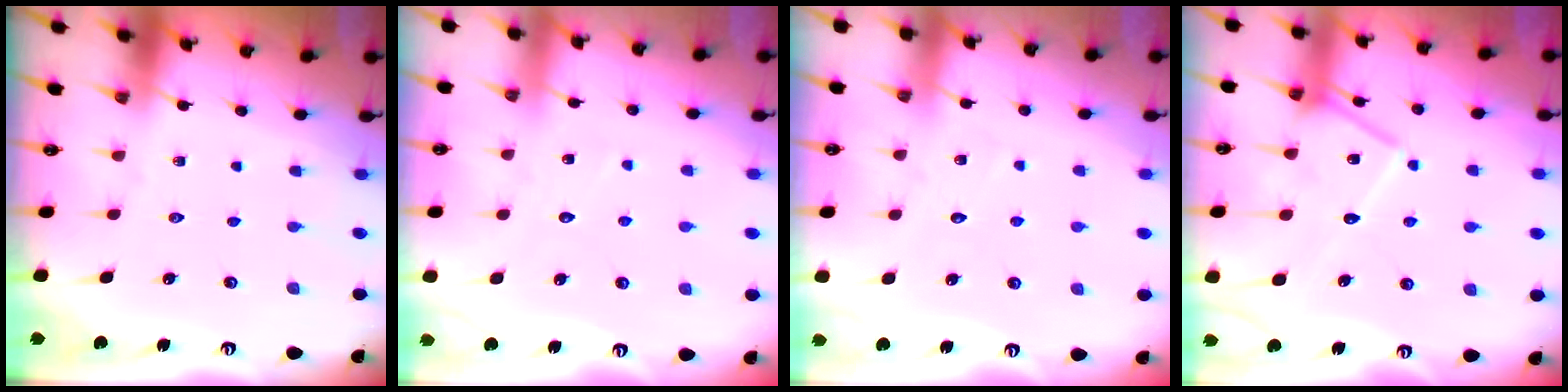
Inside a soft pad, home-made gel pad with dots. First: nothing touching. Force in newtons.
{"total": 4.9, "press": 4.9, "slide": 0.4}
{"total": 3.4, "press": 3.4, "slide": 0.3}
{"total": 13.7, "press": 13.7, "slide": 1.0}